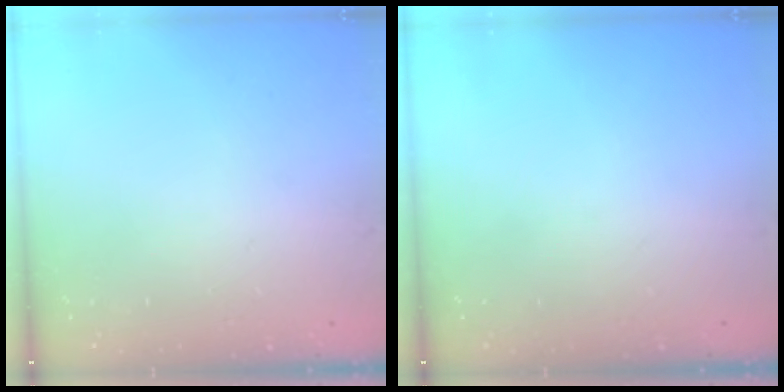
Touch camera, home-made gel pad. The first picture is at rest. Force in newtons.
{"total": 0.0}